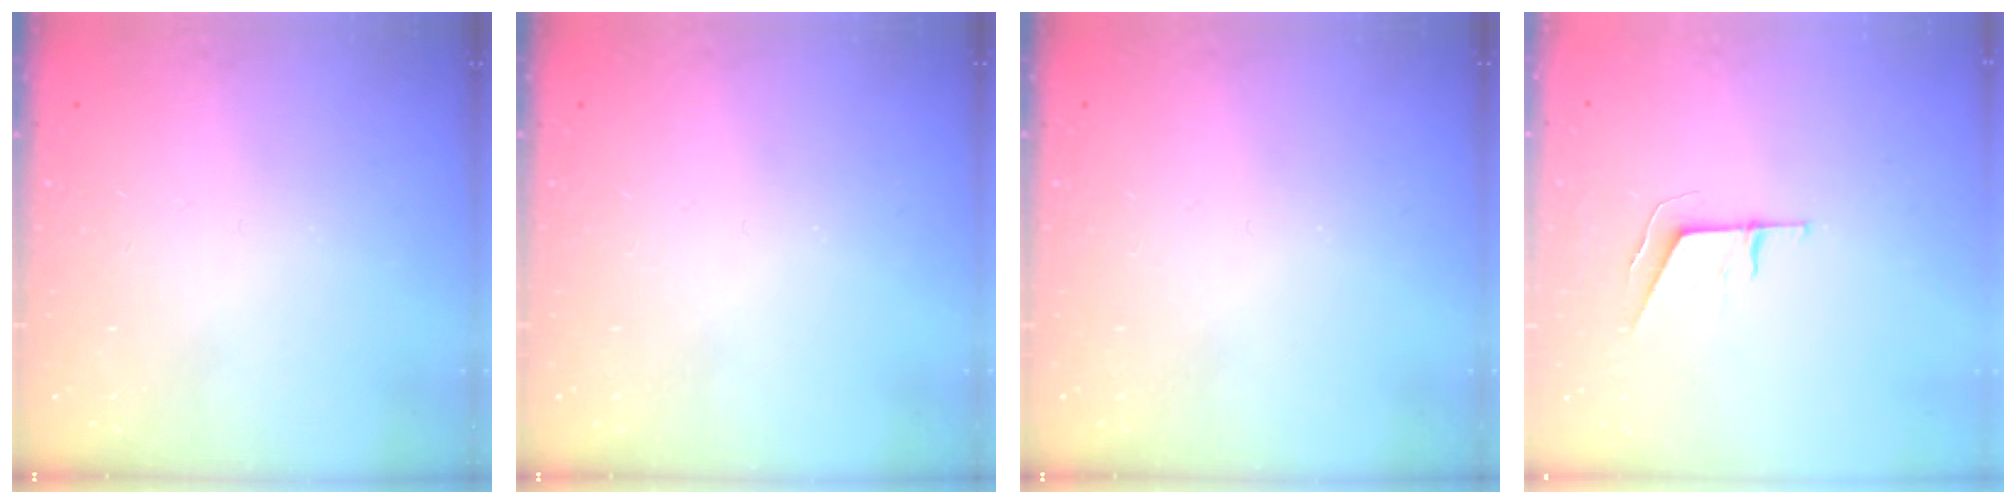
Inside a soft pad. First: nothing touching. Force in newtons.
{"total": 0.0}
{"total": 0.0}
{"total": 6.1, "press": 6.1, "slide": 0.0}